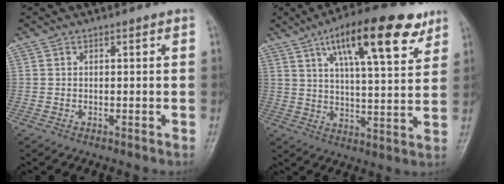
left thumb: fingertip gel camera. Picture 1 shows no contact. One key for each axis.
{"total": 18.4, "fx": 10.0, "fy": 5.8, "fz": 14.3, "tx": -0.196, "ty": -0.025, "tz": 0.156}